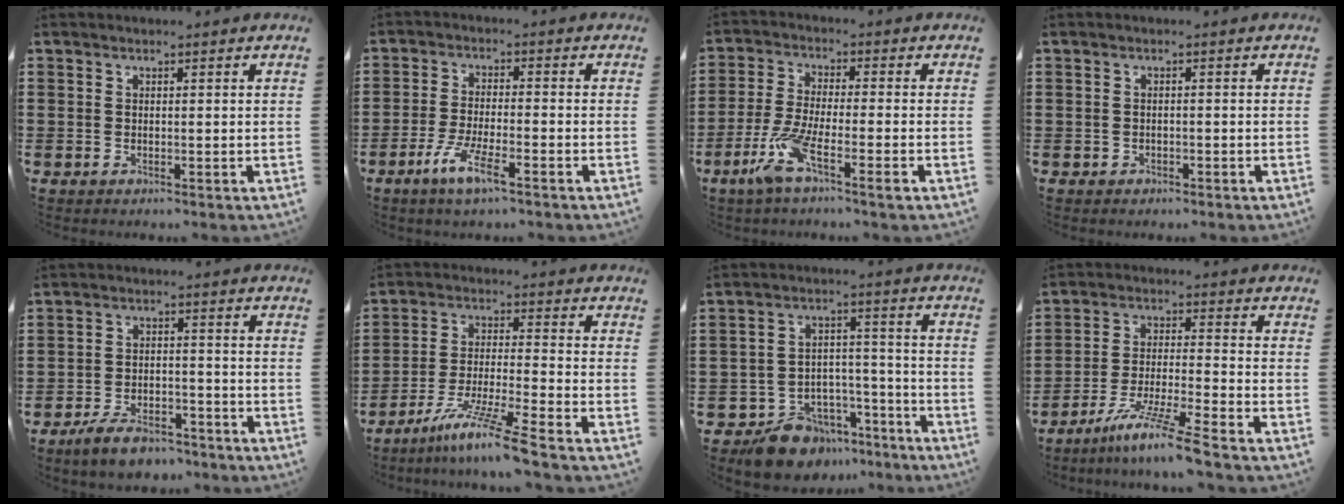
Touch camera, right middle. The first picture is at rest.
{"total": 6.0, "force": [-3.6, 0.9, 4.6], "torque": [-0.106, -0.014, -0.070]}
{"total": 7.7, "force": [-3.9, 1.6, 6.4], "torque": [-0.143, -0.010, -0.075]}
{"total": 0.7, "force": [-0.5, 0.4, 0.0], "torque": [-0.003, 0.003, -0.012]}
{"total": 5.7, "force": [-5.1, 1.5, 2.0], "torque": [-0.043, 0.006, -0.100]}
{"total": 9.4, "force": [-7.4, -0.6, 5.9], "torque": [-0.117, -0.014, -0.146]}
{"total": 8.7, "force": [-7.9, 3.7, 0.8], "torque": [-0.007, 0.042, -0.147]}
{"total": 8.7, "force": [-7.0, -0.8, 5.1], "torque": [-0.106, -0.017, -0.139]}